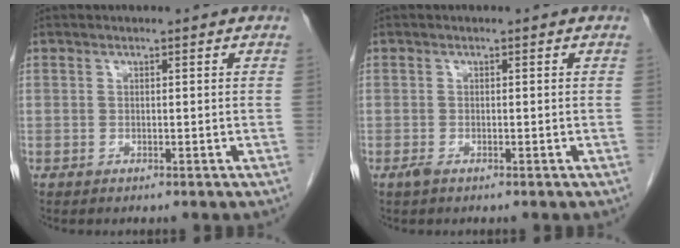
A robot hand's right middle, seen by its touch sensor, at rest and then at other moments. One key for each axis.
{"total": 0.8, "fx": -0.6, "fy": 0.2, "fz": 0.5, "tx": -0.016, "ty": -0.003, "tz": -0.009}